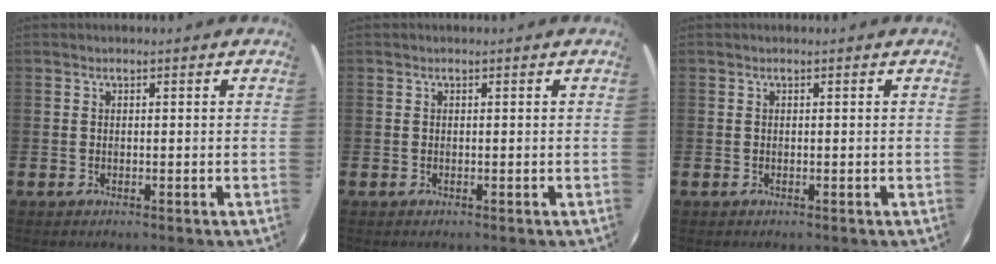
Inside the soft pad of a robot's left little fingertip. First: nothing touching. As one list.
[{"total": 0.0}, {"total": 0.0}]